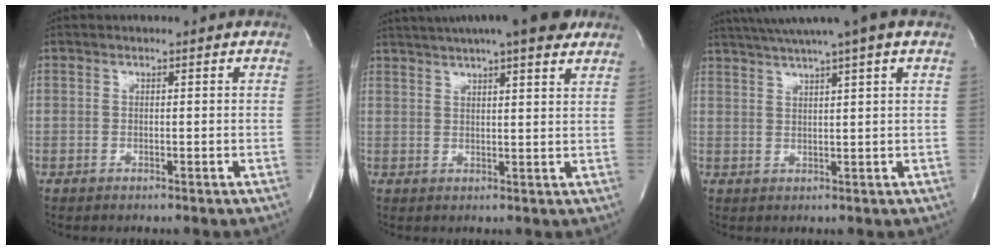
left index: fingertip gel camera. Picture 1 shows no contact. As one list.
[{"total": 15.3, "force": [12.3, 1.9, 8.9], "torque": [-0.146, 0.029, 0.163]}, {"total": 9.8, "force": [7.5, -1.0, 6.3], "torque": [-0.111, 0.027, 0.100]}]